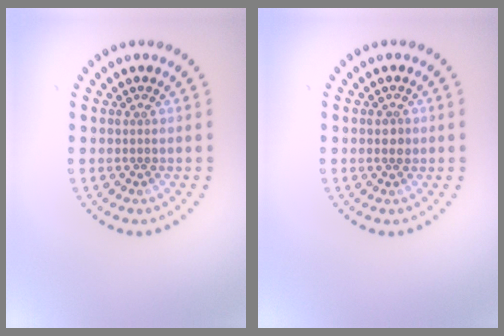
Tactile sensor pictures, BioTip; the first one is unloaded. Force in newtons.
{"total": 1.1, "press": 1.1, "slide": 0.1}